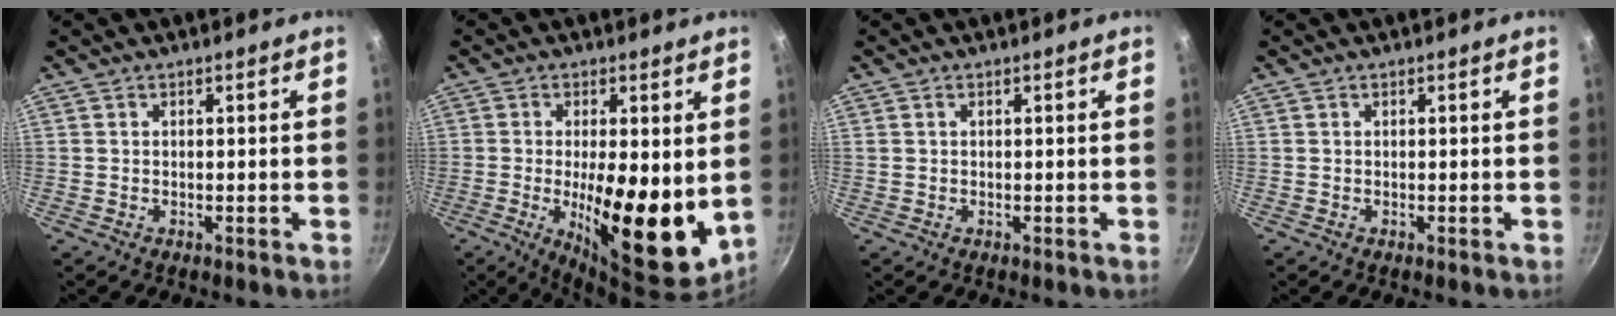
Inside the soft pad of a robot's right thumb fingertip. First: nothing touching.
{"total": 15.5, "force": [-0.7, 5.2, 14.6], "torque": [-0.205, -0.025, -0.006]}
{"total": 0.5, "force": [0.2, 0.4, 0.3], "torque": [-0.005, 0.002, 0.004]}
{"total": 0.0}